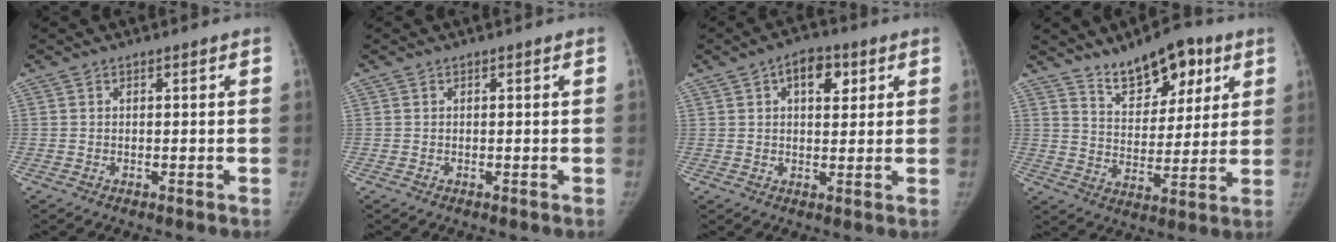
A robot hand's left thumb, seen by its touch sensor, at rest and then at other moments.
{"total": 0.0}
{"total": 6.4, "force": [2.6, 3.7, 4.5], "torque": [-0.039, -0.004, 0.034]}
{"total": 12.6, "force": [8.2, 6.2, 7.3], "torque": [-0.075, -0.043, 0.135]}